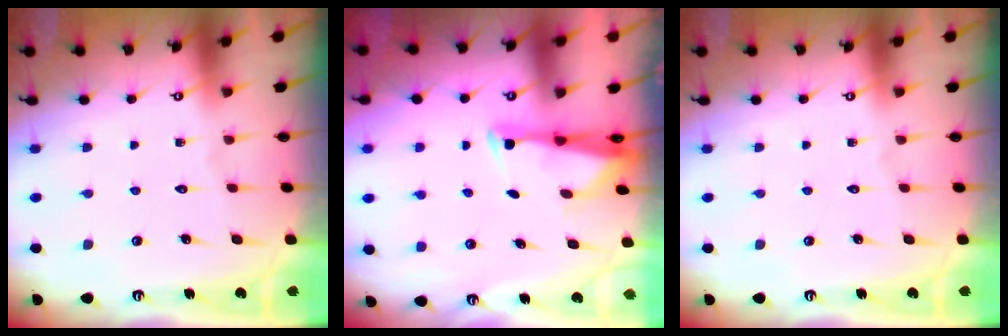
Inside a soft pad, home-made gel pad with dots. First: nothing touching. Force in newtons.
{"total": 2.9, "press": 2.8, "slide": 0.8}
{"total": 0.0}